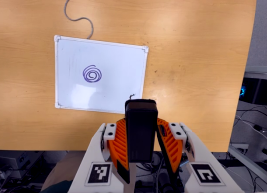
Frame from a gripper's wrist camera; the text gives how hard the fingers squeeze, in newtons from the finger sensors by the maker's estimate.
{"total": 4.4, "left": 3.3, "right": 5.5}